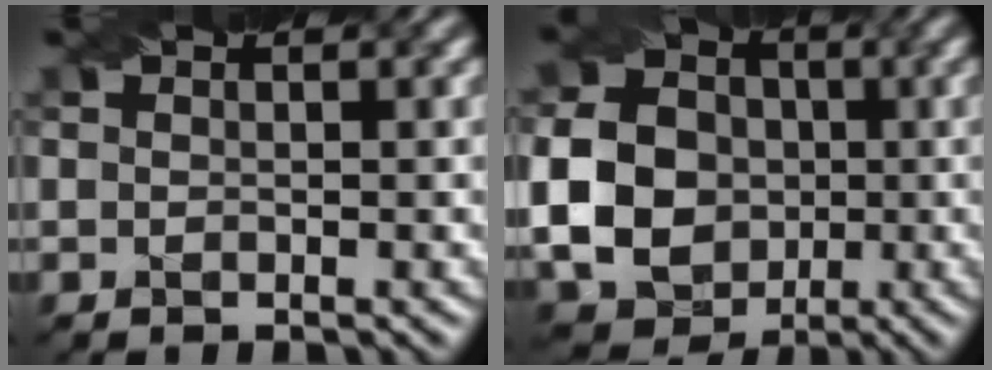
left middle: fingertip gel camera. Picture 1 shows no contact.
{"total": 11.6, "force": [-1.0, 10.1, 5.4], "torque": [-0.126, -0.013, -0.031]}